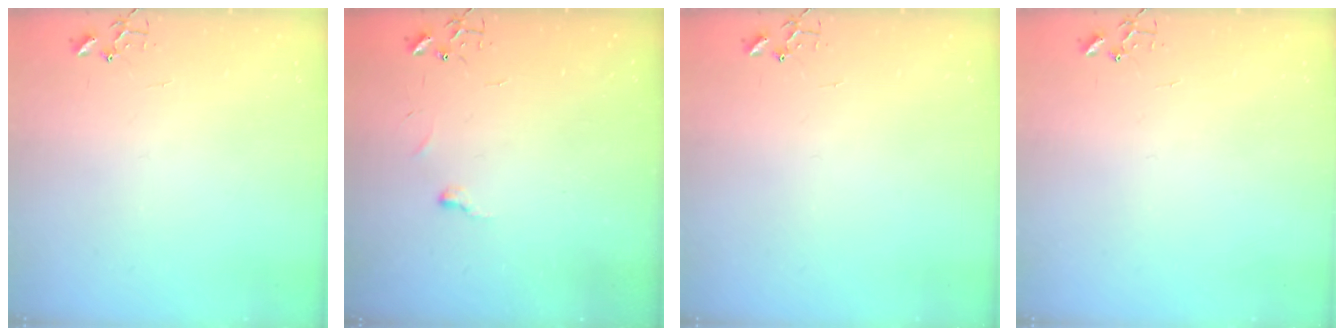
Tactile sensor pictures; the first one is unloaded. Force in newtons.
{"total": 3.8, "press": 3.8, "slide": 0.5}
{"total": 0.0}
{"total": 0.0}